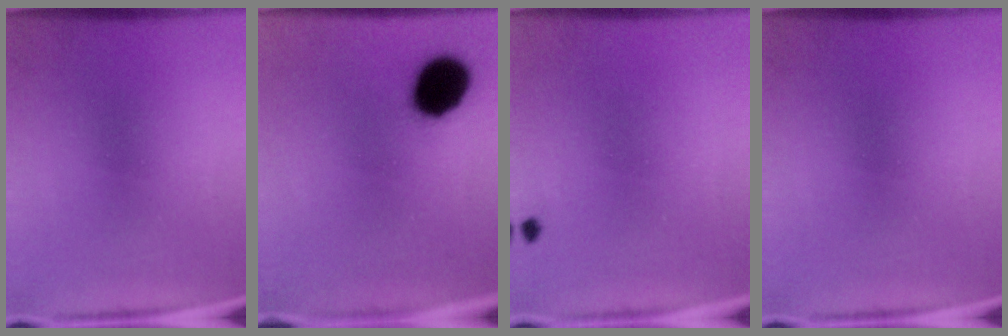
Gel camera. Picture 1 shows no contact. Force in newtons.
{"total": 13.0}
{"total": 0.7}
{"total": 0.0}